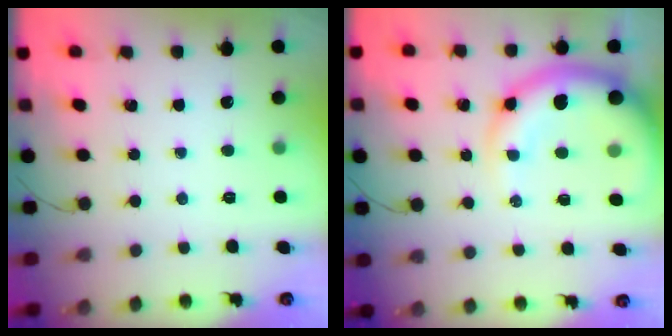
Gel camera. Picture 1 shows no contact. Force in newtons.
{"total": 9.9, "press": 9.5, "slide": 2.9}